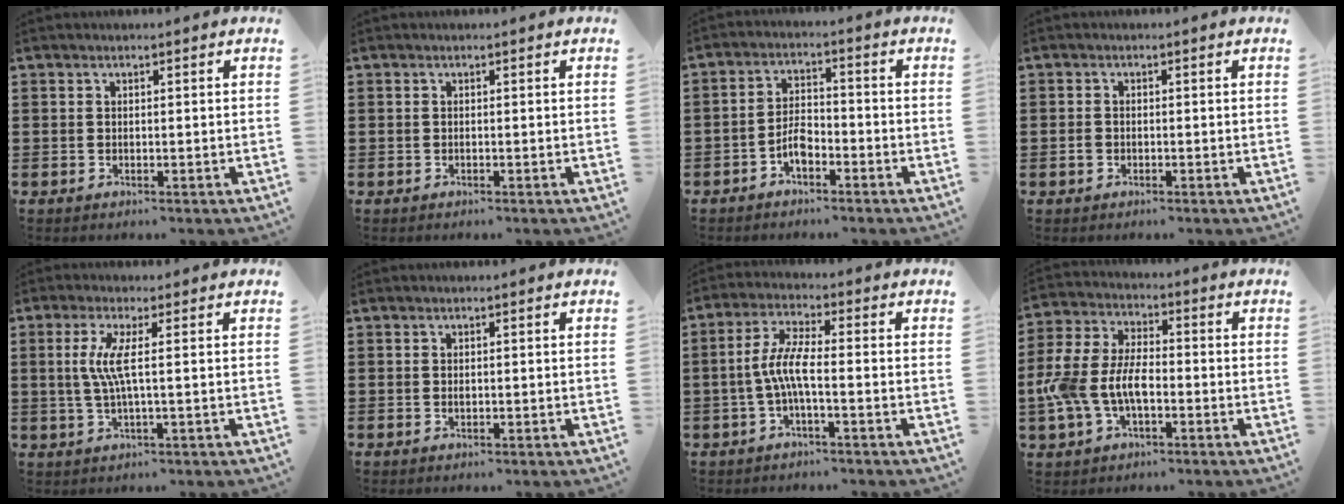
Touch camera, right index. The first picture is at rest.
{"total": 0.0}
{"total": 4.0, "force": [-2.2, 1.9, 2.8], "torque": [-0.064, 0.000, -0.046]}
{"total": 1.1, "force": [-0.5, 0.8, 0.6], "torque": [-0.014, 0.000, -0.009]}
{"total": 5.1, "force": [0.4, 0.1, 5.1], "torque": [-0.112, -0.012, 0.000]}
{"total": 0.6, "force": [0.0, 0.3, 0.5], "torque": [-0.010, 0.001, 0.000]}
{"total": 5.7, "force": [-1.4, 1.2, 5.4], "torque": [-0.126, -0.007, -0.035]}
{"total": 8.2, "force": [-2.3, 4.4, 6.5], "torque": [-0.170, -0.005, -0.051]}